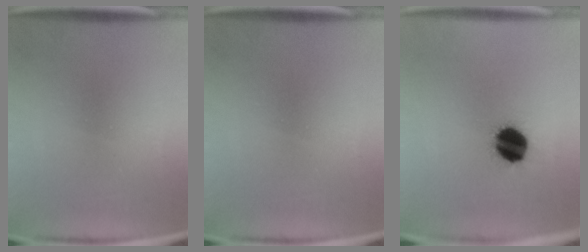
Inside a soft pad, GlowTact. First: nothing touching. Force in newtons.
{"total": 0.0}
{"total": 12.1}